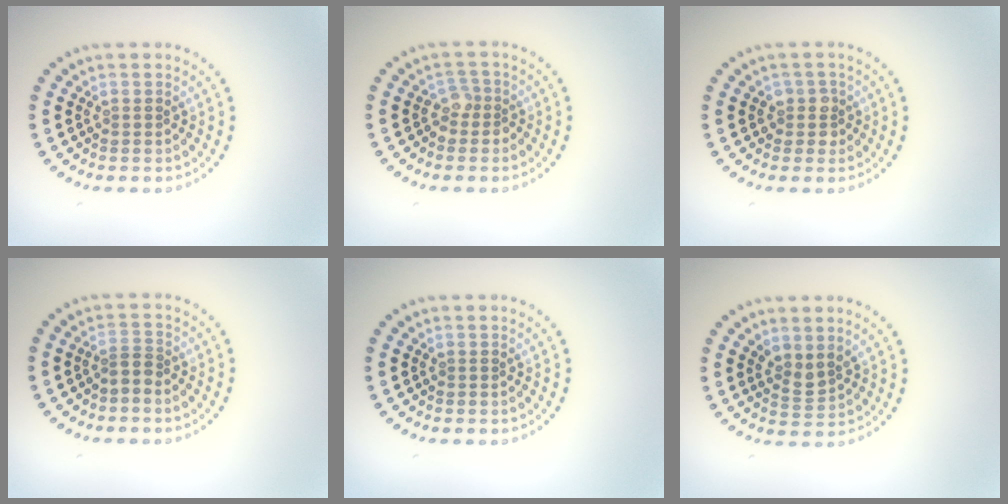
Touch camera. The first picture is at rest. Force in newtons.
{"total": 1.7, "press": 1.4, "slide": 1.0}
{"total": 1.6, "press": 1.4, "slide": 0.8}
{"total": 1.4, "press": 0.9, "slide": 1.1}
{"total": 0.0}
{"total": 1.9, "press": 1.4, "slide": 1.3}